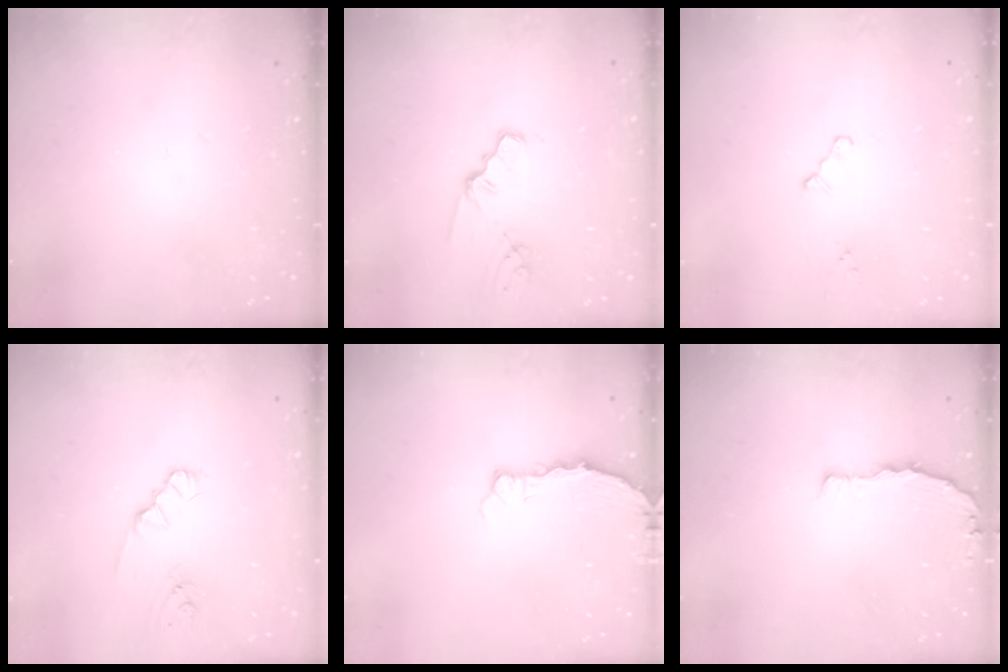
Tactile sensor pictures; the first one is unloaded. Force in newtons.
{"total": 1.6, "press": 1.6, "slide": 0.3}
{"total": 1.0, "press": 1.0, "slide": 0.2}
{"total": 1.8, "press": 1.8, "slide": 0.2}
{"total": 3.2, "press": 3.1, "slide": 0.4}
{"total": 3.3, "press": 3.3, "slide": 0.3}